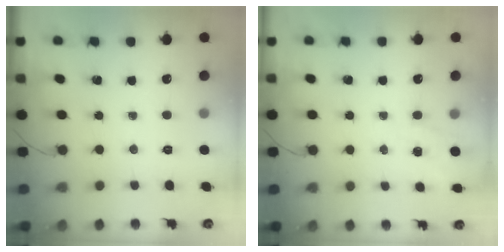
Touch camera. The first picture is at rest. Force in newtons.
{"total": 5.1, "press": 4.8, "slide": 1.5}